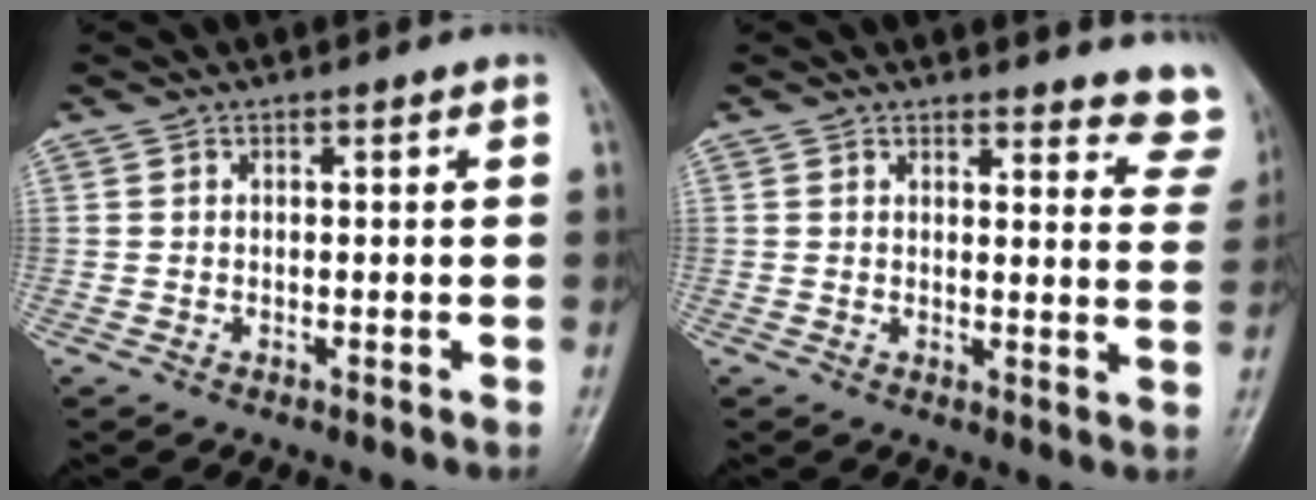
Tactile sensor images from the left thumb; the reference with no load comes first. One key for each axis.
{"total": 10.0, "fx": 9.7, "fy": 2.4, "fz": 1.1, "tx": 0.036, "ty": -0.076, "tz": 0.074}